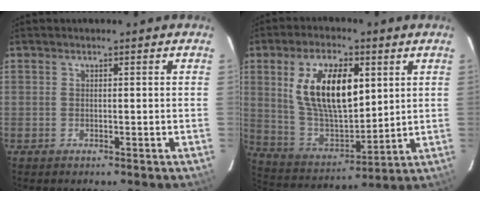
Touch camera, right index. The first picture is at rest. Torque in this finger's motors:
{"motor_torque": [0.47, 0.26, 0.79, 0.21]}